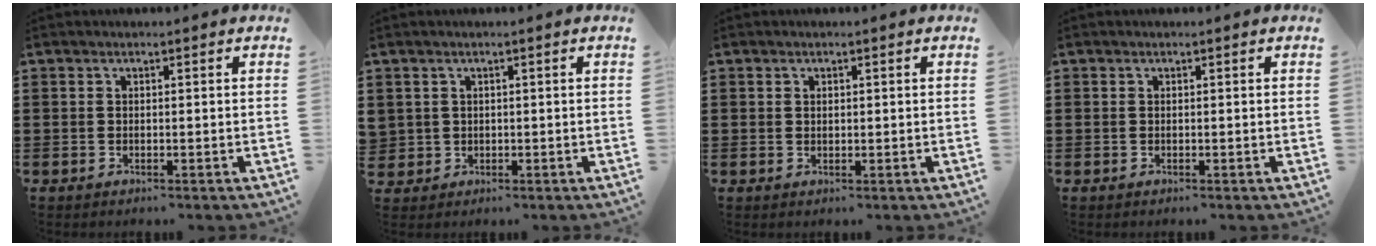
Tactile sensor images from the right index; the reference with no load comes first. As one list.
[{"total": 1.3, "force": [0.3, 1.3, -0.2], "torque": [0.000, 0.008, 0.003]}, {"total": 0.6, "force": [0.3, 0.4, 0.3], "torque": [-0.007, 0.002, 0.007]}, {"total": 0.0}]